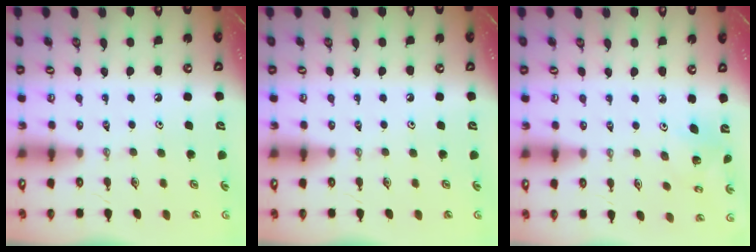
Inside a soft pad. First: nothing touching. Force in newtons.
{"total": 0.0}
{"total": 3.2, "press": 3.2, "slide": 0.2}